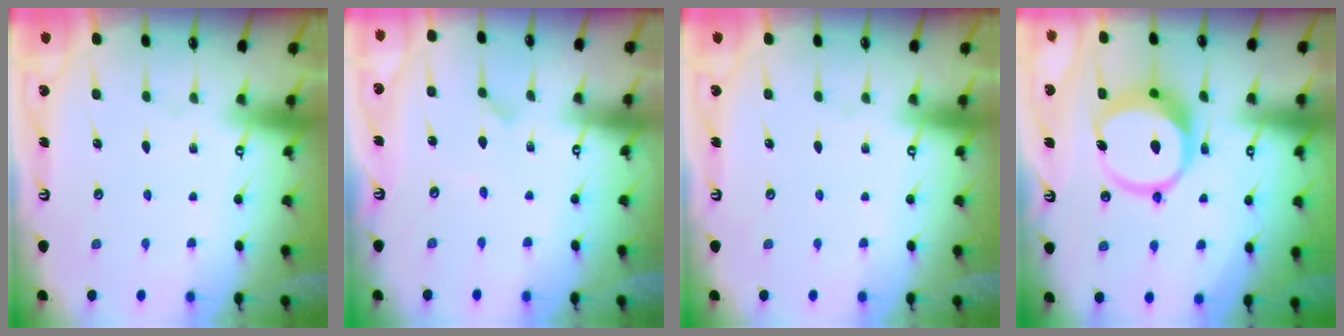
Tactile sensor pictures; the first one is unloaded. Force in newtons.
{"total": 1.9, "press": 1.9, "slide": 0.2}
{"total": 0.0}
{"total": 13.0, "press": 12.9, "slide": 1.5}